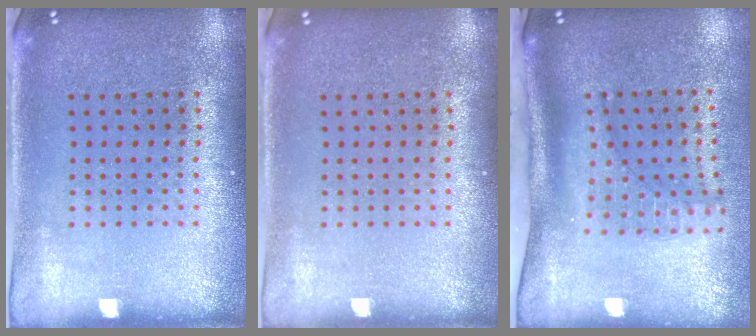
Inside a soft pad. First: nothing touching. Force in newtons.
{"total": 0.0}
{"total": 2.2, "press": 1.5, "slide": 1.6}